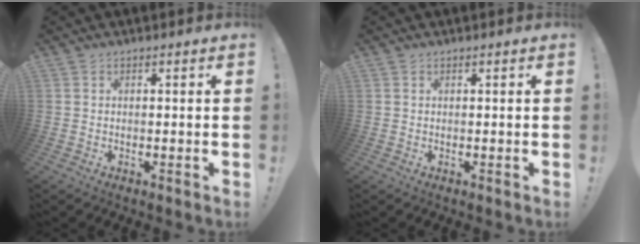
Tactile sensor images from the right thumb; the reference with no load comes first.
{"total": 0.0}